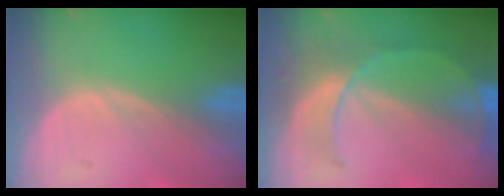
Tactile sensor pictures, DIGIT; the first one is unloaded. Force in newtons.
{"total": 7.9, "press": 6.9, "slide": 3.9}